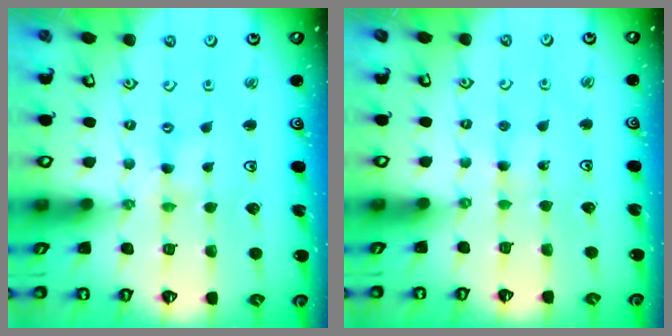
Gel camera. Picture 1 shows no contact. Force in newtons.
{"total": 2.6, "press": 2.6, "slide": 0.3}